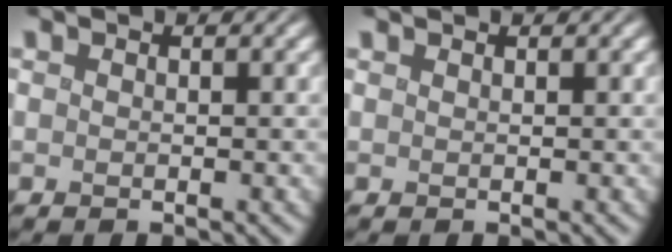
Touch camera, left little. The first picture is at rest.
{"total": 0.5, "force": [0.5, 0.1, 0.1], "torque": [0.001, -0.001, 0.003]}